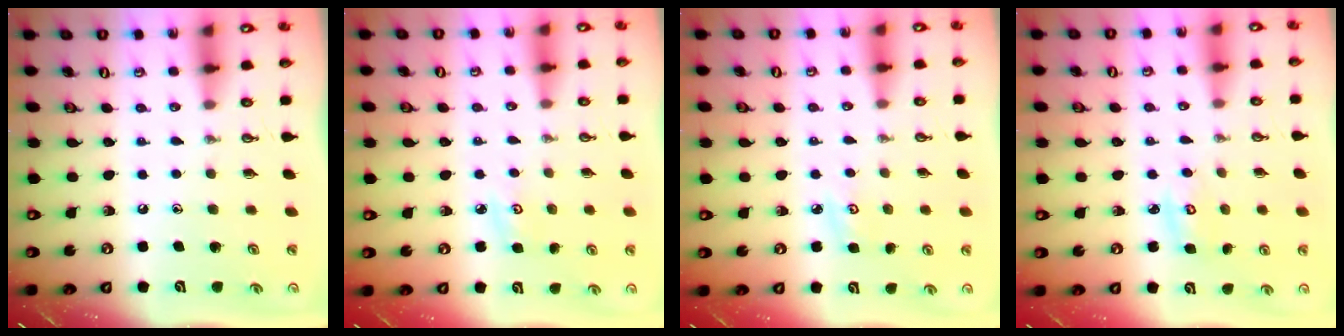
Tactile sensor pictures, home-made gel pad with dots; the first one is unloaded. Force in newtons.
{"total": 3.7, "press": 3.7, "slide": 0.4}
{"total": 3.7, "press": 3.7, "slide": 0.4}
{"total": 4.5, "press": 4.5, "slide": 0.4}